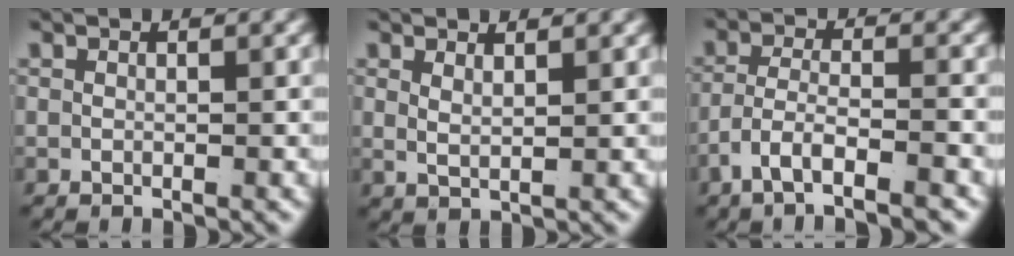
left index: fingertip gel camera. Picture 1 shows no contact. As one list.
[{"total": 1.5, "force": [1.3, -0.1, 0.9], "torque": [-0.022, -0.012, 0.035]}, {"total": 5.4, "force": [-3.7, 1.9, 3.4], "torque": [-0.064, -0.029, -0.049]}]